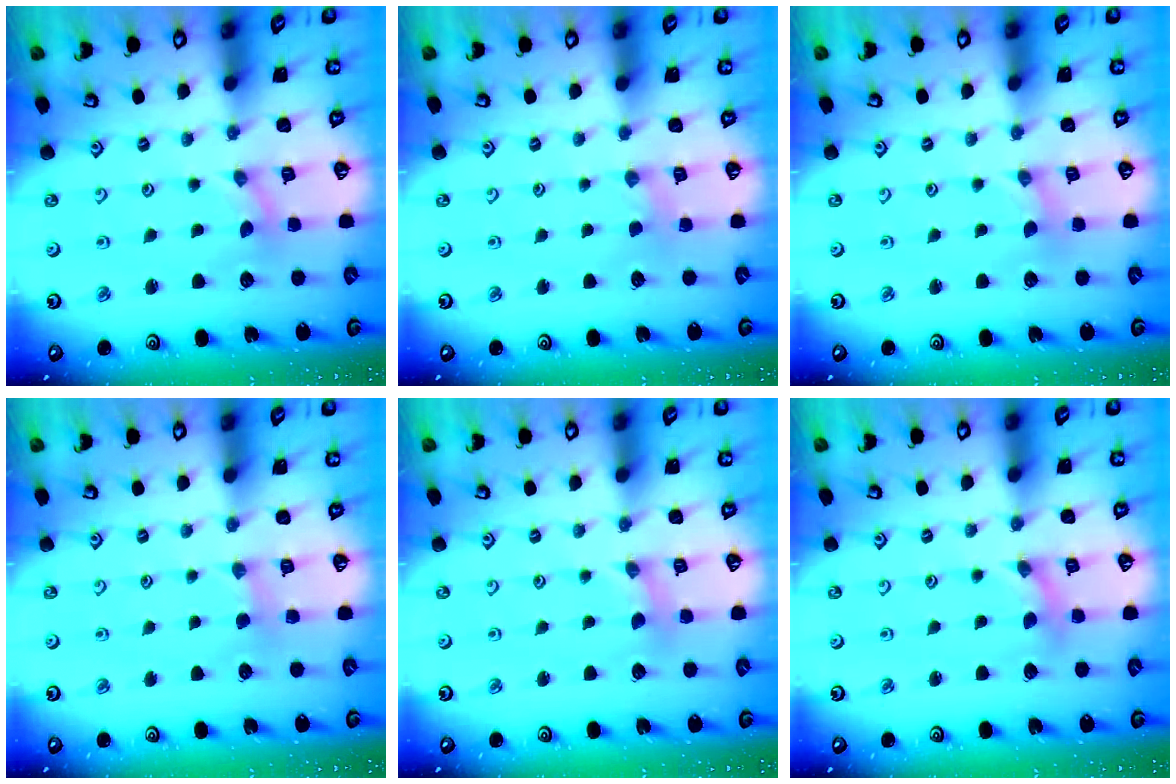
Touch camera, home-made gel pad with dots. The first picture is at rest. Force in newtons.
{"total": 1.8, "press": 1.8, "slide": 0.3}
{"total": 0.0}
{"total": 2.7, "press": 2.7, "slide": 0.4}
{"total": 1.7, "press": 1.7, "slide": 0.3}
{"total": 1.1, "press": 1.1, "slide": 0.2}